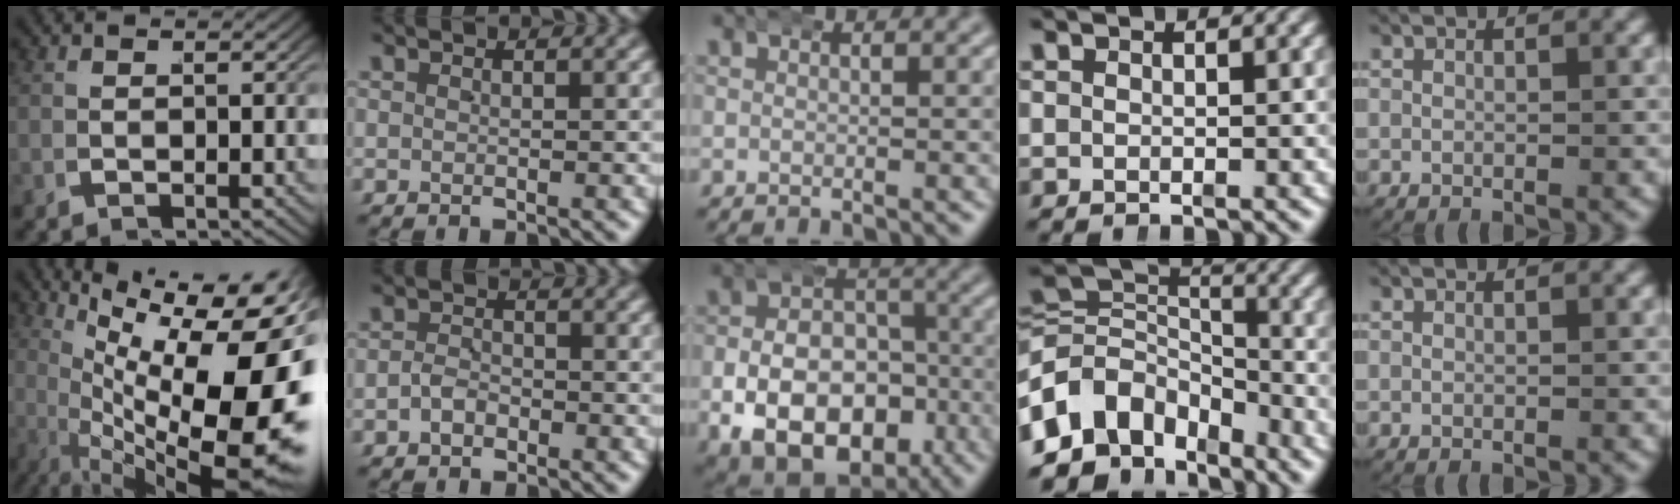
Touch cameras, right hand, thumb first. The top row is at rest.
{"thumb": {"total": 22.0, "force": [1.1, 11.8, 18.6], "torque": [-0.266, -0.049, 0.047]}, "index": {"total": 1.5, "force": [-1.2, 0.9, 0.2], "torque": [-0.001, 0.004, -0.024]}, "middle": {"total": 13.9, "force": [-5.4, 10.3, 7.7], "torque": [-0.142, -0.046, -0.071]}, "ring": {"total": 13.5, "force": [-2.8, 10.8, 7.5], "torque": [-0.159, -0.052, -0.039]}}